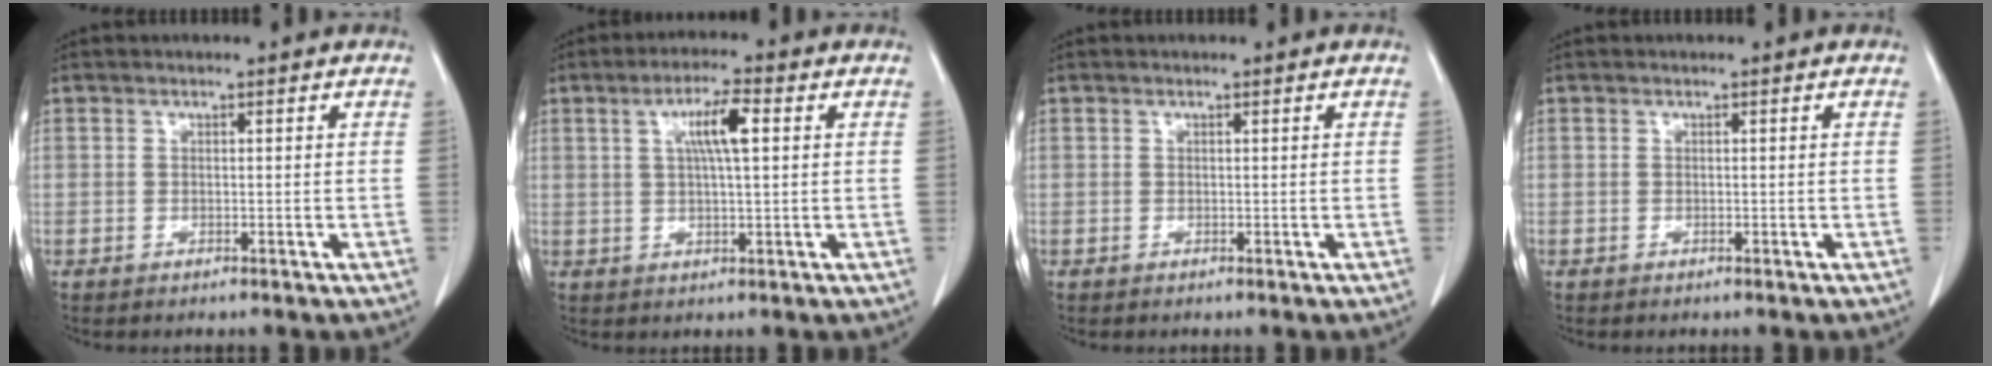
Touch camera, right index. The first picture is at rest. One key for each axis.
{"total": 6.4, "fx": 1.8, "fy": 1.1, "fz": 6.1, "tx": -0.111, "ty": 0.010, "tz": 0.034}
{"total": 0.0}
{"total": 0.0}